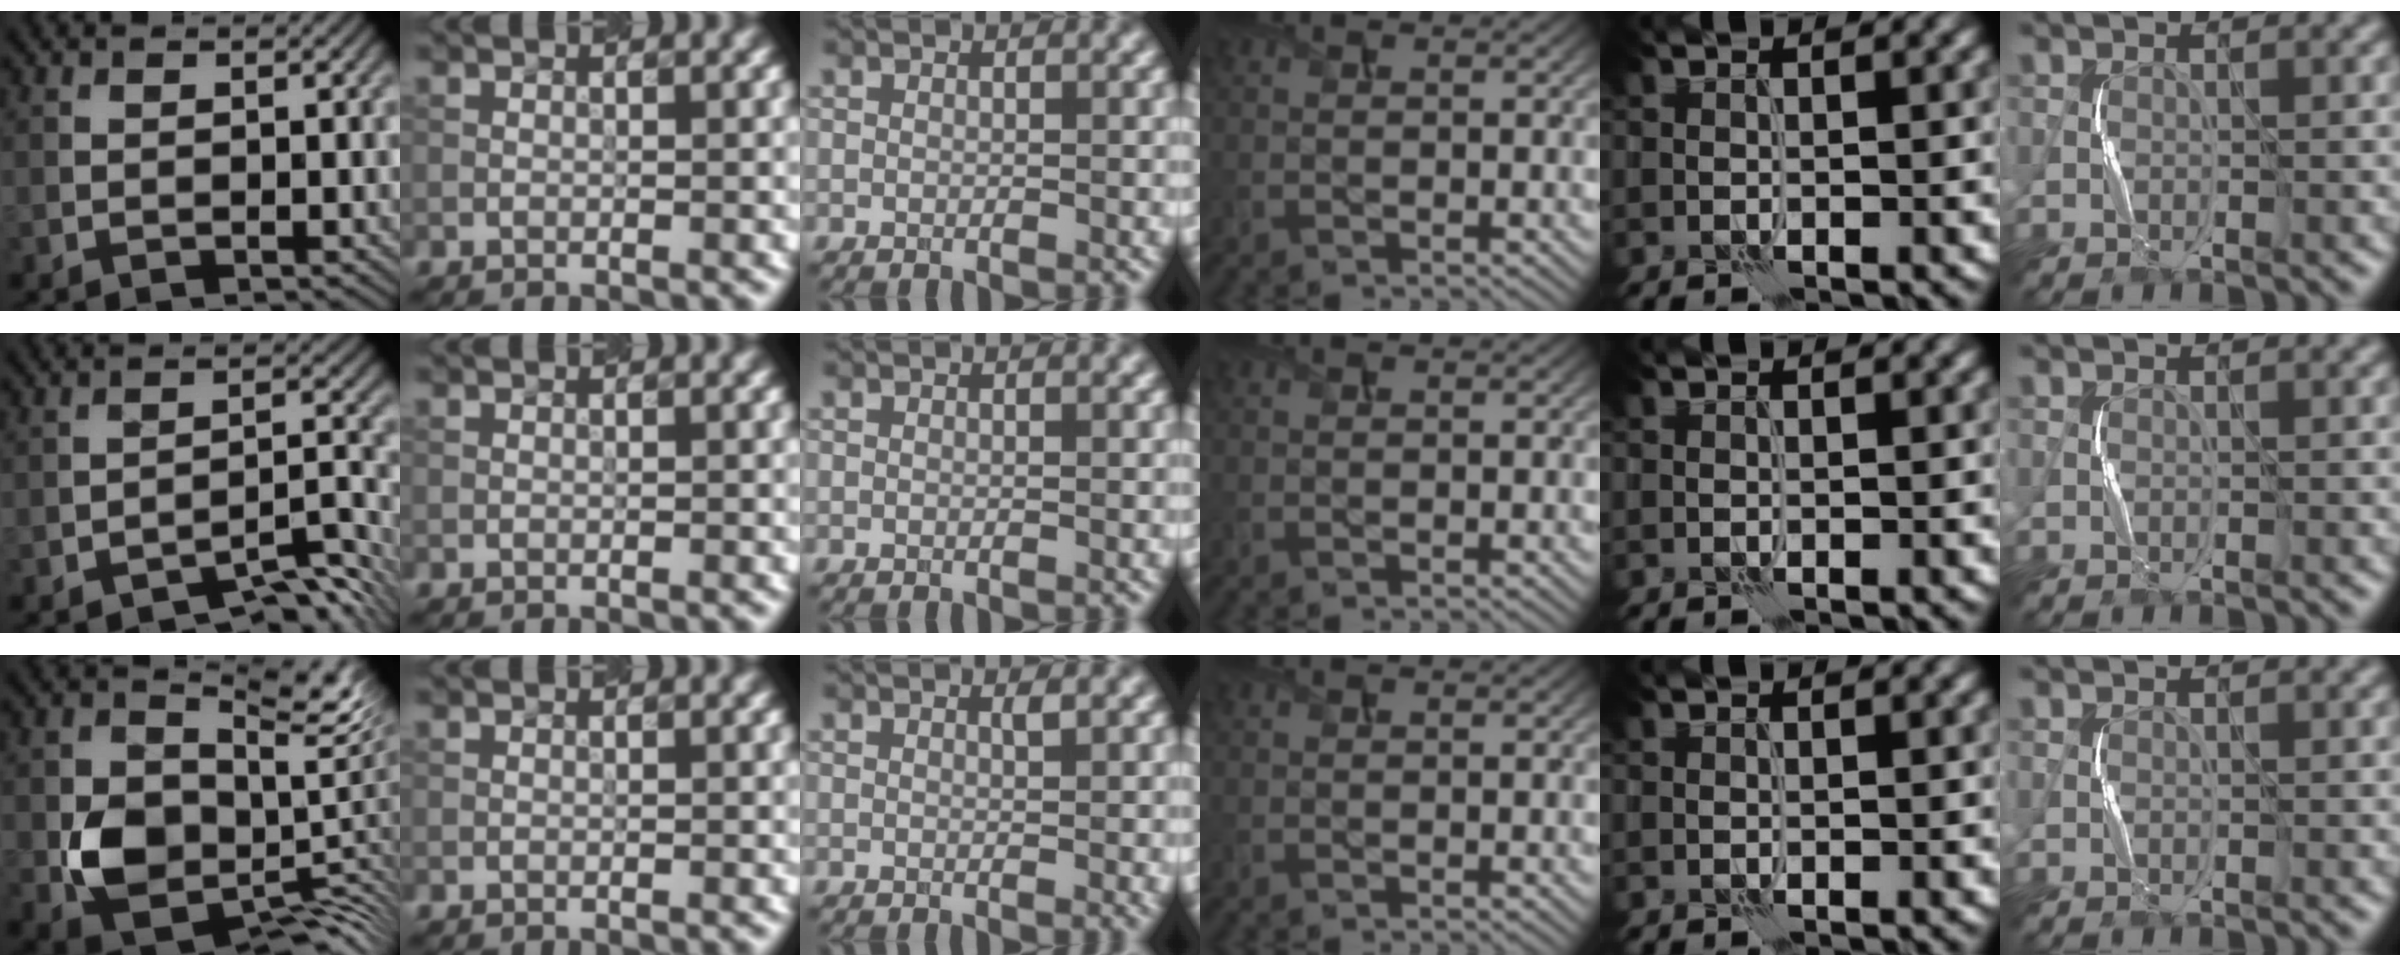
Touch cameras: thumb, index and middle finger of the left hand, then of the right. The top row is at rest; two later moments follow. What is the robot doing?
{"motion": "squeeze", "object": "stress ball aka squeeze ball"}